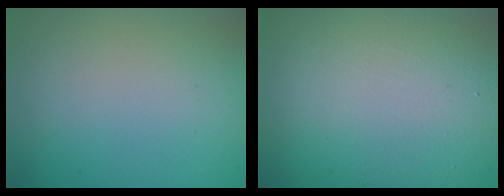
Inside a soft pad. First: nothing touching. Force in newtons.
{"total": 17.9, "press": 17.8, "slide": 1.3}